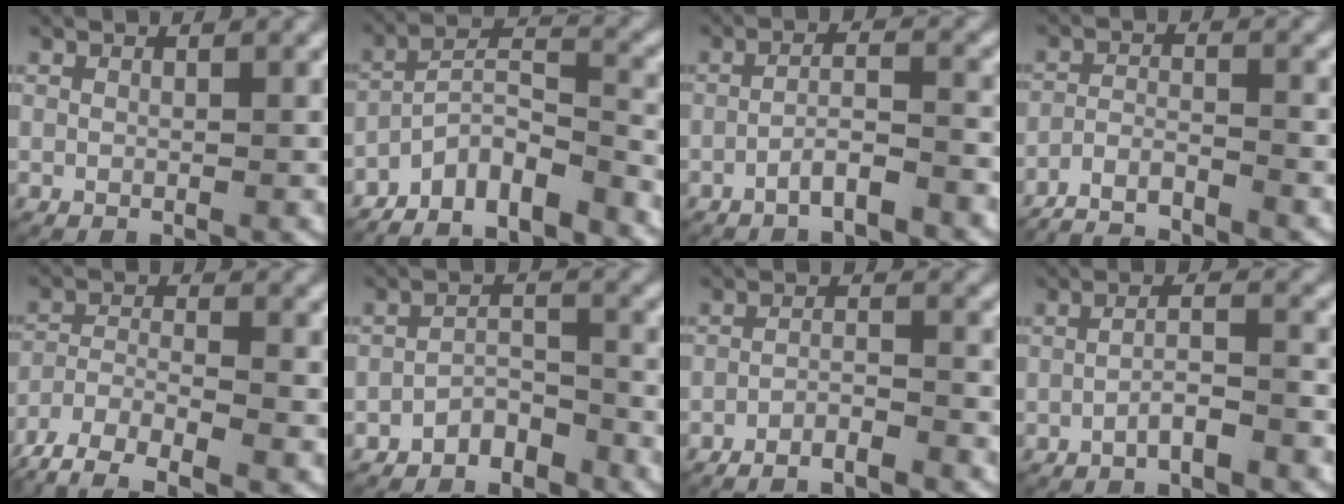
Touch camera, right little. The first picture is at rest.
{"total": 12.1, "force": [-9.3, 5.9, 5.2], "torque": [-0.078, -0.022, -0.148]}
{"total": 3.9, "force": [-3.2, 0.7, 2.1], "torque": [-0.036, -0.004, -0.056]}
{"total": 6.8, "force": [-6.3, 2.0, 1.4], "torque": [-0.023, -0.017, -0.104]}
{"total": 6.7, "force": [-4.5, 3.7, 3.2], "torque": [-0.065, -0.020, -0.070]}
{"total": 3.9, "force": [-3.5, 1.5, 1.0], "torque": [-0.005, 0.002, -0.069]}
{"total": 4.9, "force": [-4.7, 1.0, 0.9], "torque": [-0.015, -0.014, -0.076]}
{"total": 3.0, "force": [-2.3, 0.6, 1.9], "torque": [-0.032, -0.003, -0.042]}